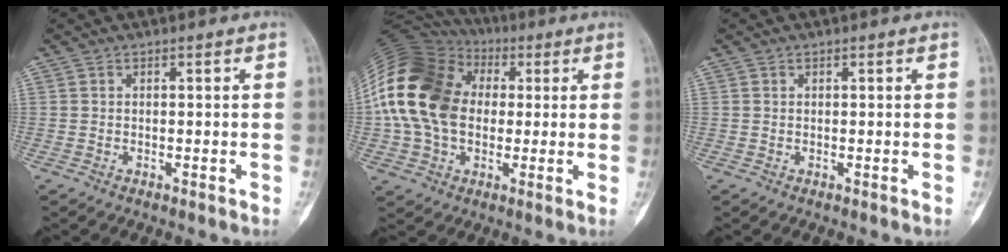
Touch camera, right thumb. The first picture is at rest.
{"total": 22.3, "force": [1.4, 16.6, 14.9], "torque": [-0.295, 0.031, 0.025]}
{"total": 0.0}